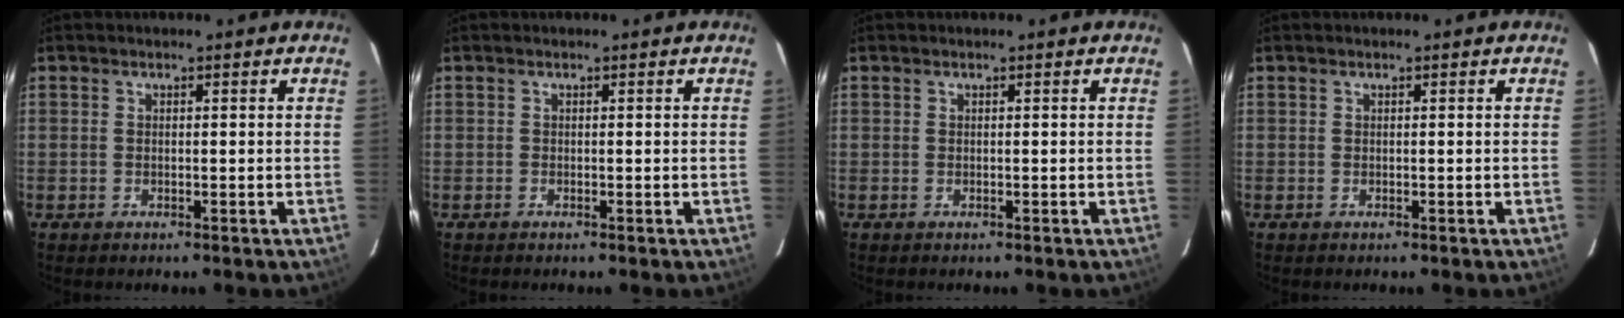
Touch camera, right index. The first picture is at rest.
{"total": 0.0}
{"total": 0.0}
{"total": 0.0}